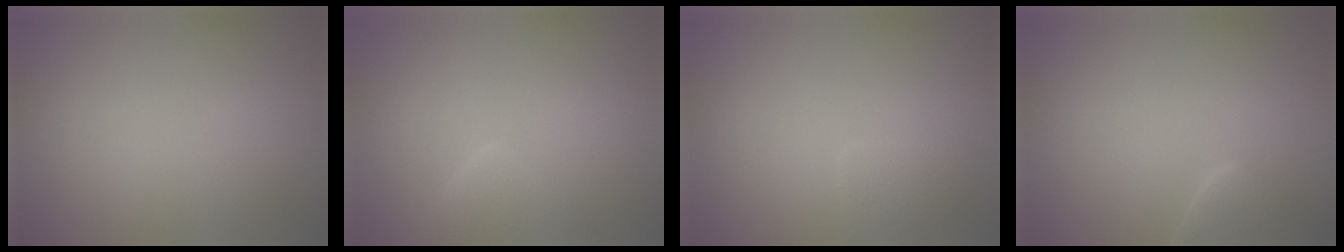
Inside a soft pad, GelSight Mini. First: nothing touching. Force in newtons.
{"total": 2.6, "press": 2.6, "slide": 0.2}
{"total": 1.6, "press": 1.5, "slide": 0.2}
{"total": 2.7, "press": 2.7, "slide": 0.2}